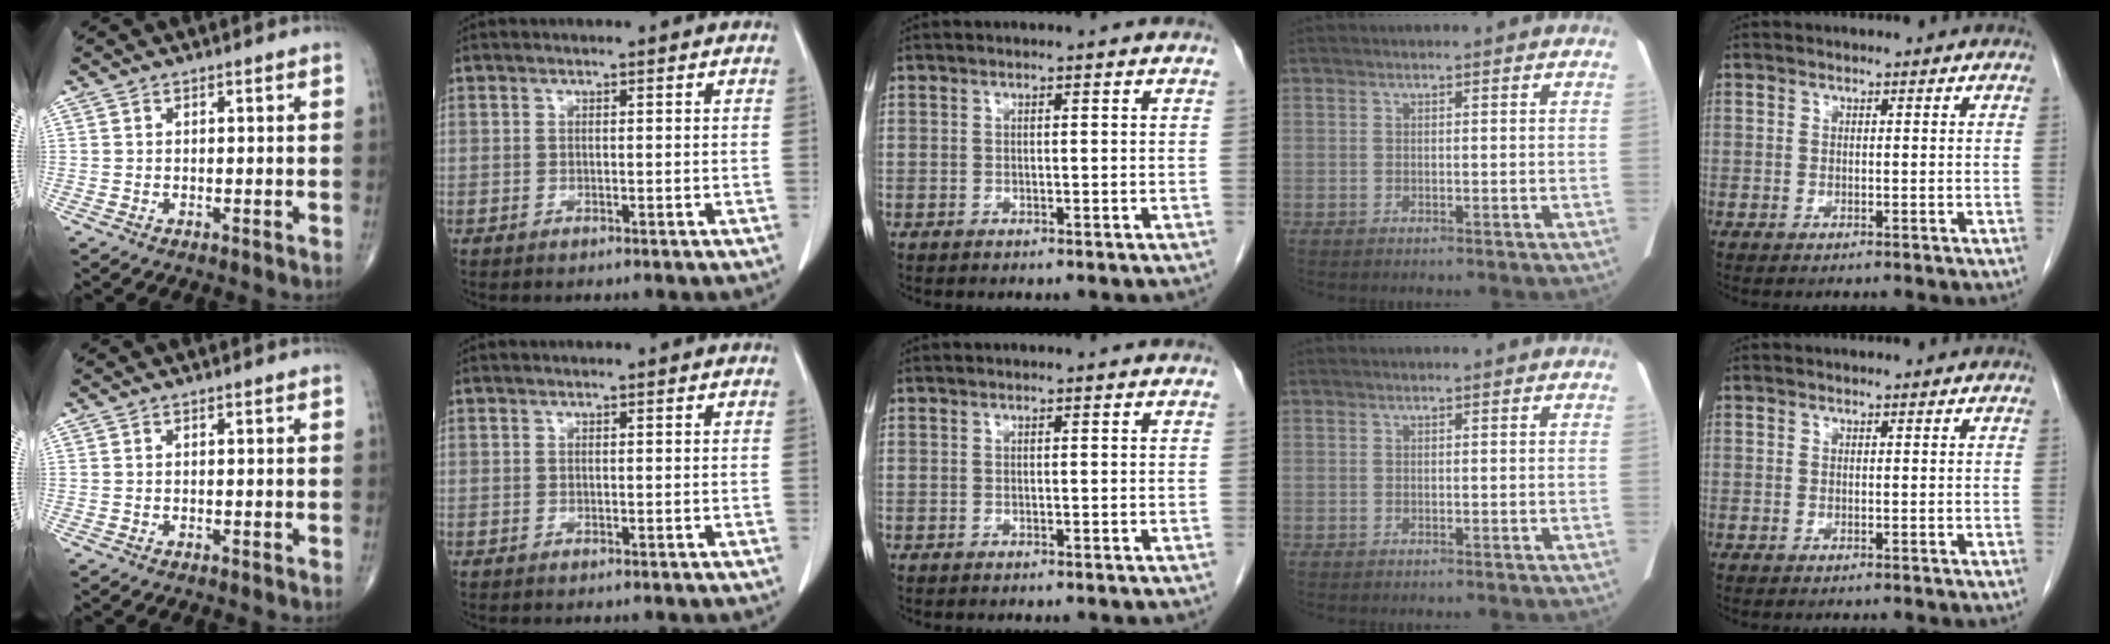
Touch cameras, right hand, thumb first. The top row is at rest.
{}